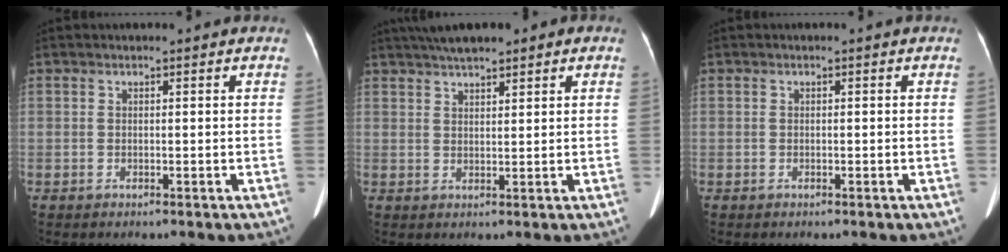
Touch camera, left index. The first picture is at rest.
{"total": 7.0, "force": [5.3, 1.7, 4.3], "torque": [-0.069, 0.027, 0.087]}
{"total": 0.0}